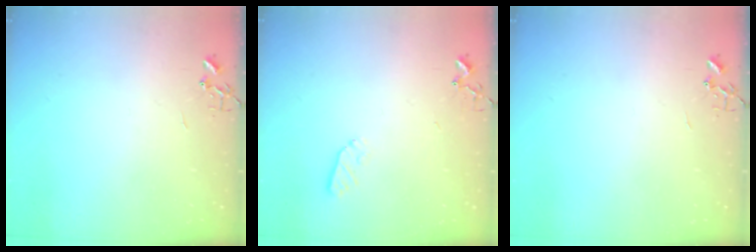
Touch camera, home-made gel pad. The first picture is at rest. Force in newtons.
{"total": 5.0, "press": 4.9, "slide": 0.9}
{"total": 0.0}